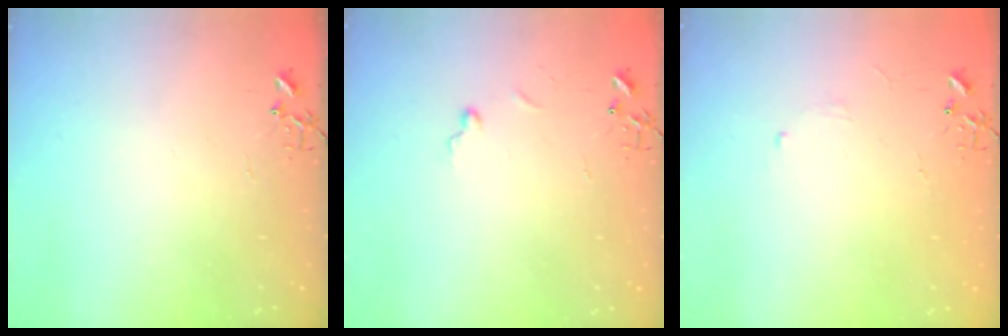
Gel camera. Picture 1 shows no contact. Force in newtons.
{"total": 4.3, "press": 4.3, "slide": 0.6}
{"total": 2.9, "press": 2.8, "slide": 0.5}